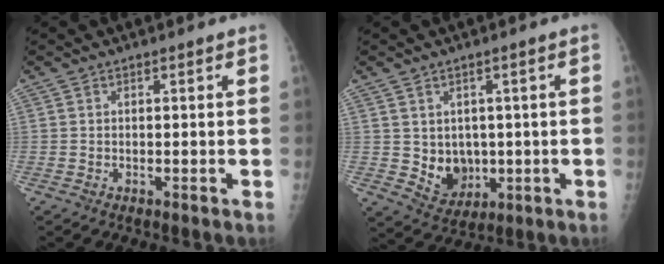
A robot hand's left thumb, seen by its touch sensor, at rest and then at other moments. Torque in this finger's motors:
{"motor_torque": [-0.46, -0.04, 0.20, -0.15, 0.00]}